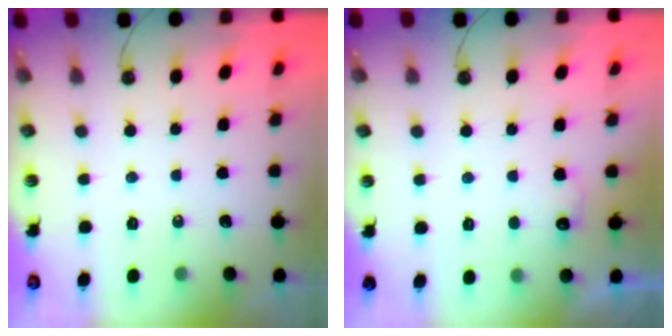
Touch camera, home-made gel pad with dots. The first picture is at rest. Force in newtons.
{"total": 5.2, "press": 5.1, "slide": 1.3}